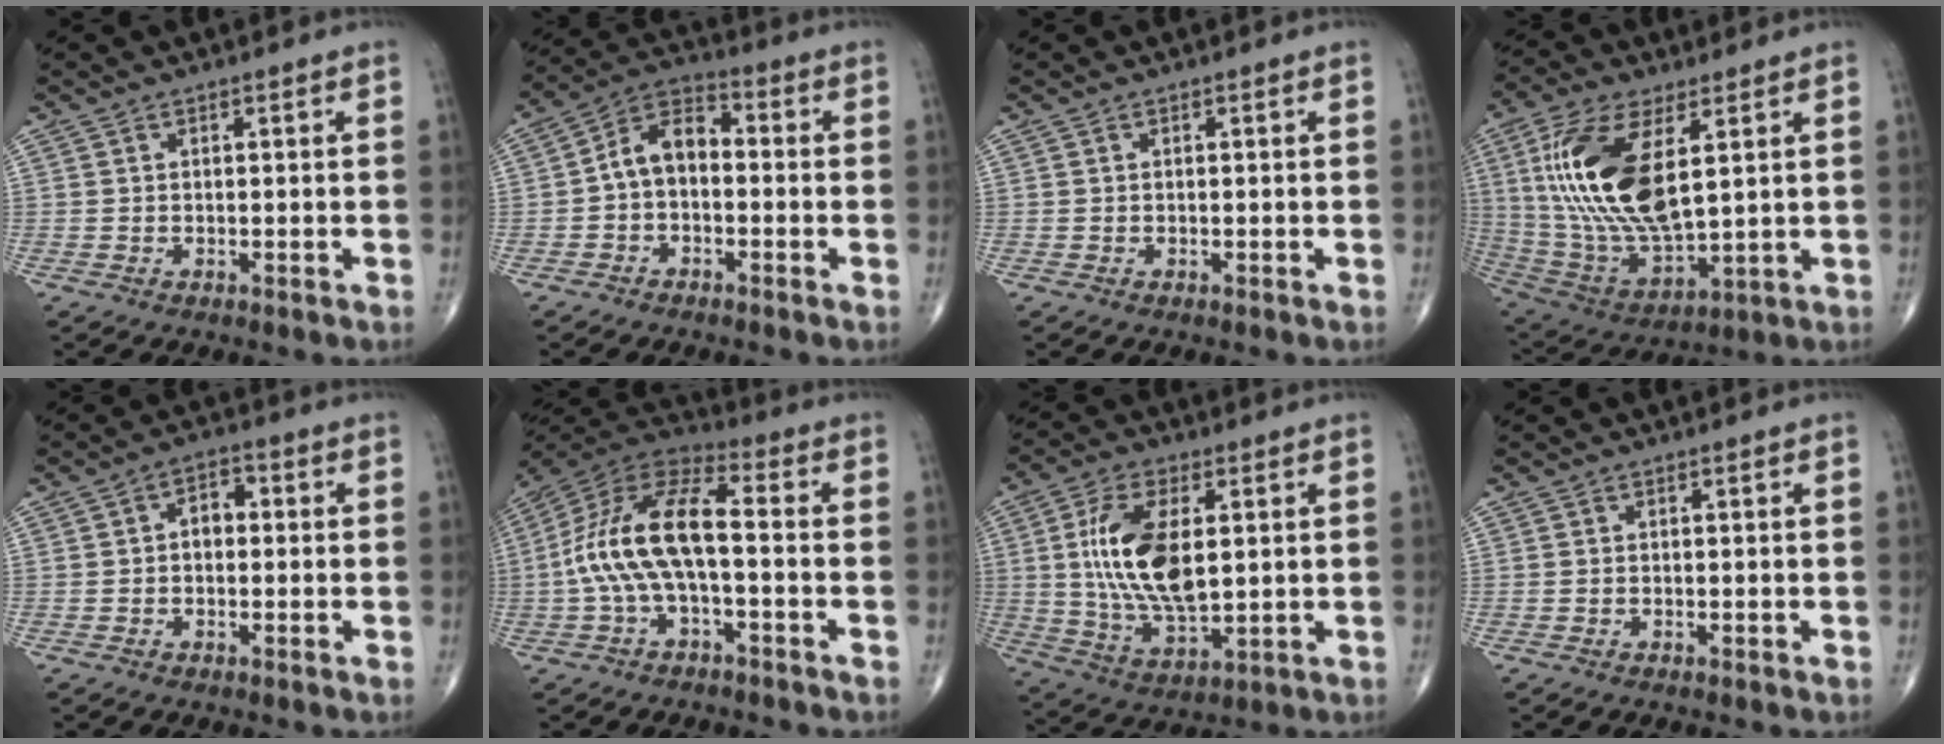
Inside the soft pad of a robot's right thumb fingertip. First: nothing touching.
{"total": 8.1, "force": [-0.8, 5.2, 6.1], "torque": [-0.092, 0.034, -0.031]}
{"total": 0.0}
{"total": 21.1, "force": [5.0, 9.4, 18.2], "torque": [-0.369, -0.025, 0.100]}
{"total": 4.0, "force": [0.0, 2.7, 3.0], "torque": [-0.029, 0.017, -0.010]}
{"total": 14.8, "force": [-1.6, 6.1, 13.4], "torque": [-0.278, 0.049, -0.038]}
{"total": 15.7, "force": [2.1, 7.5, 13.6], "torque": [-0.255, -0.016, 0.045]}
{"total": 0.0}